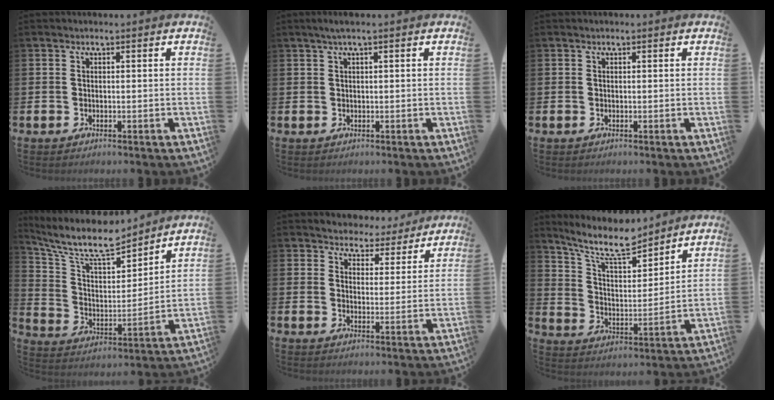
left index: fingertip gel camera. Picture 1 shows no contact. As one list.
[{"total": 1.5, "force": [0.7, 0.0, 1.3], "torque": [-0.032, 0.007, 0.013]}, {"total": 0.0}, {"total": 9.9, "force": [8.7, 2.7, 3.8], "torque": [-0.114, -0.059, 0.151]}, {"total": 4.1, "force": [3.8, 1.5, -0.3], "torque": [-0.008, -0.035, 0.063]}, {"total": 9.8, "force": [8.6, 2.3, 4.1], "torque": [-0.110, -0.047, 0.154]}]